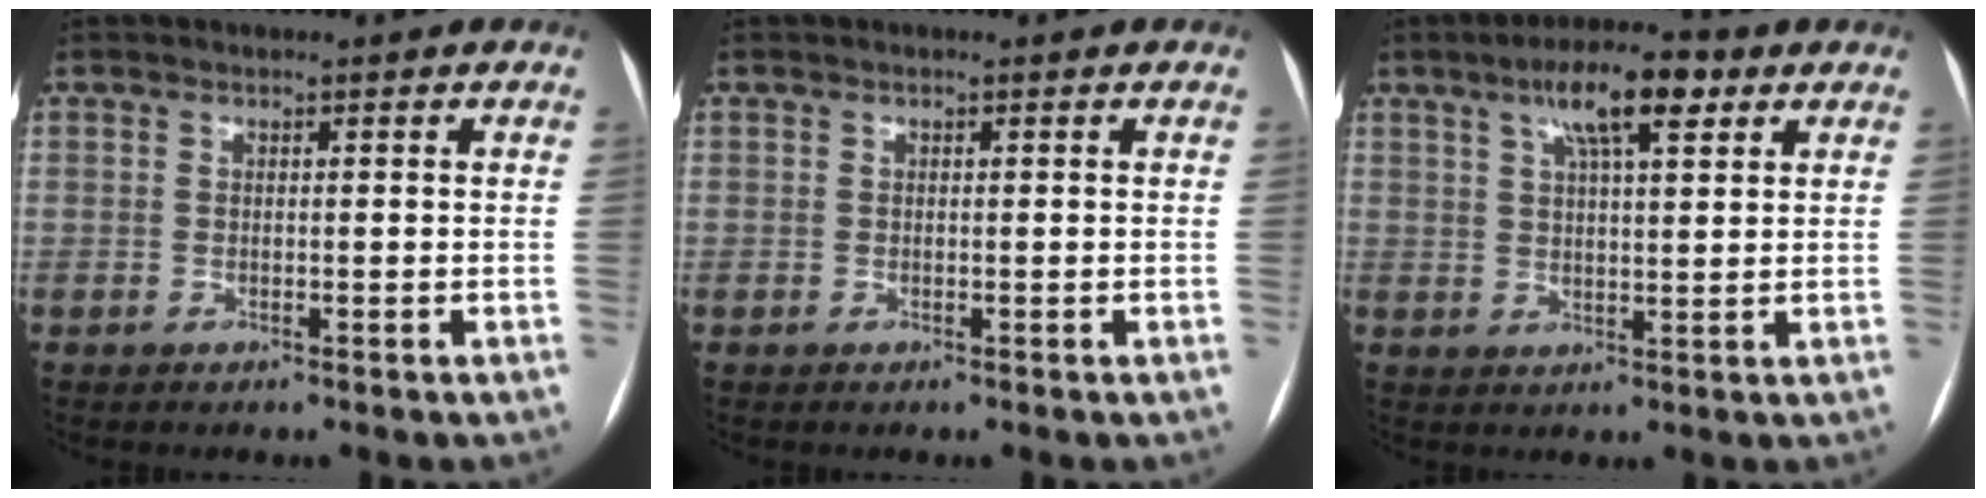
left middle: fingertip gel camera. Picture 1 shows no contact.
{"total": 0.0}
{"total": 9.0, "force": [4.8, 2.1, 7.3], "torque": [-0.129, 0.019, 0.076]}